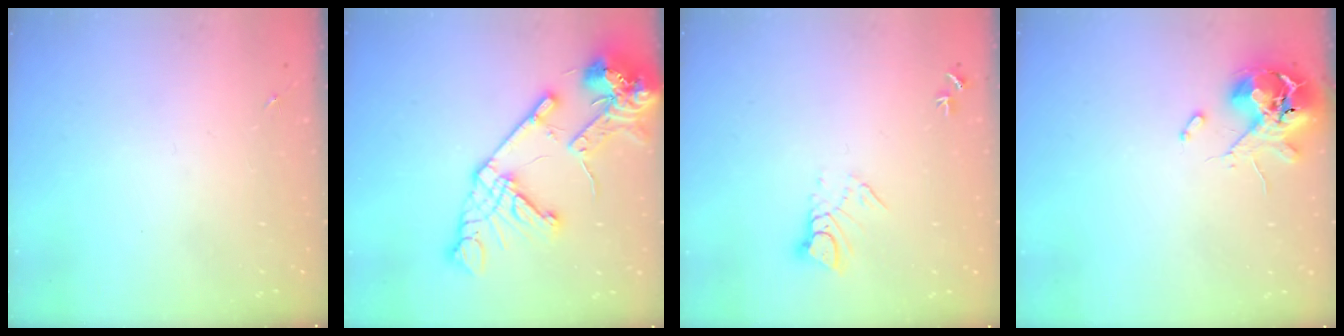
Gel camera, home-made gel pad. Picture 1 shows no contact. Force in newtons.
{"total": 20.8, "press": 20.7, "slide": 2.5}
{"total": 5.9, "press": 5.9, "slide": 0.5}
{"total": 10.7, "press": 10.6, "slide": 1.6}